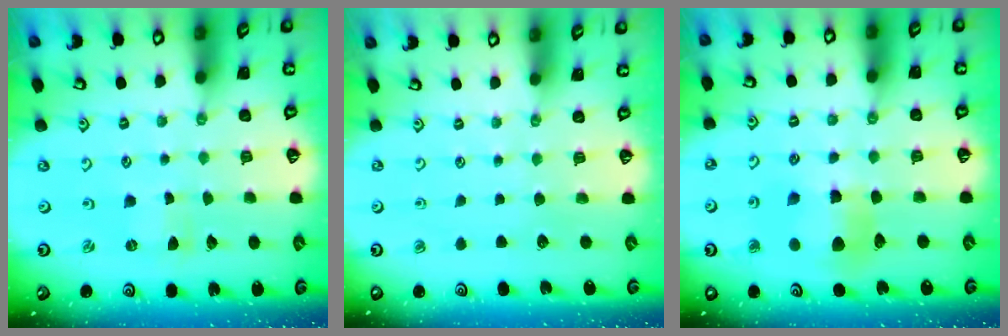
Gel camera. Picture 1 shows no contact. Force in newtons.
{"total": 0.0}
{"total": 8.9, "press": 8.8, "slide": 1.2}